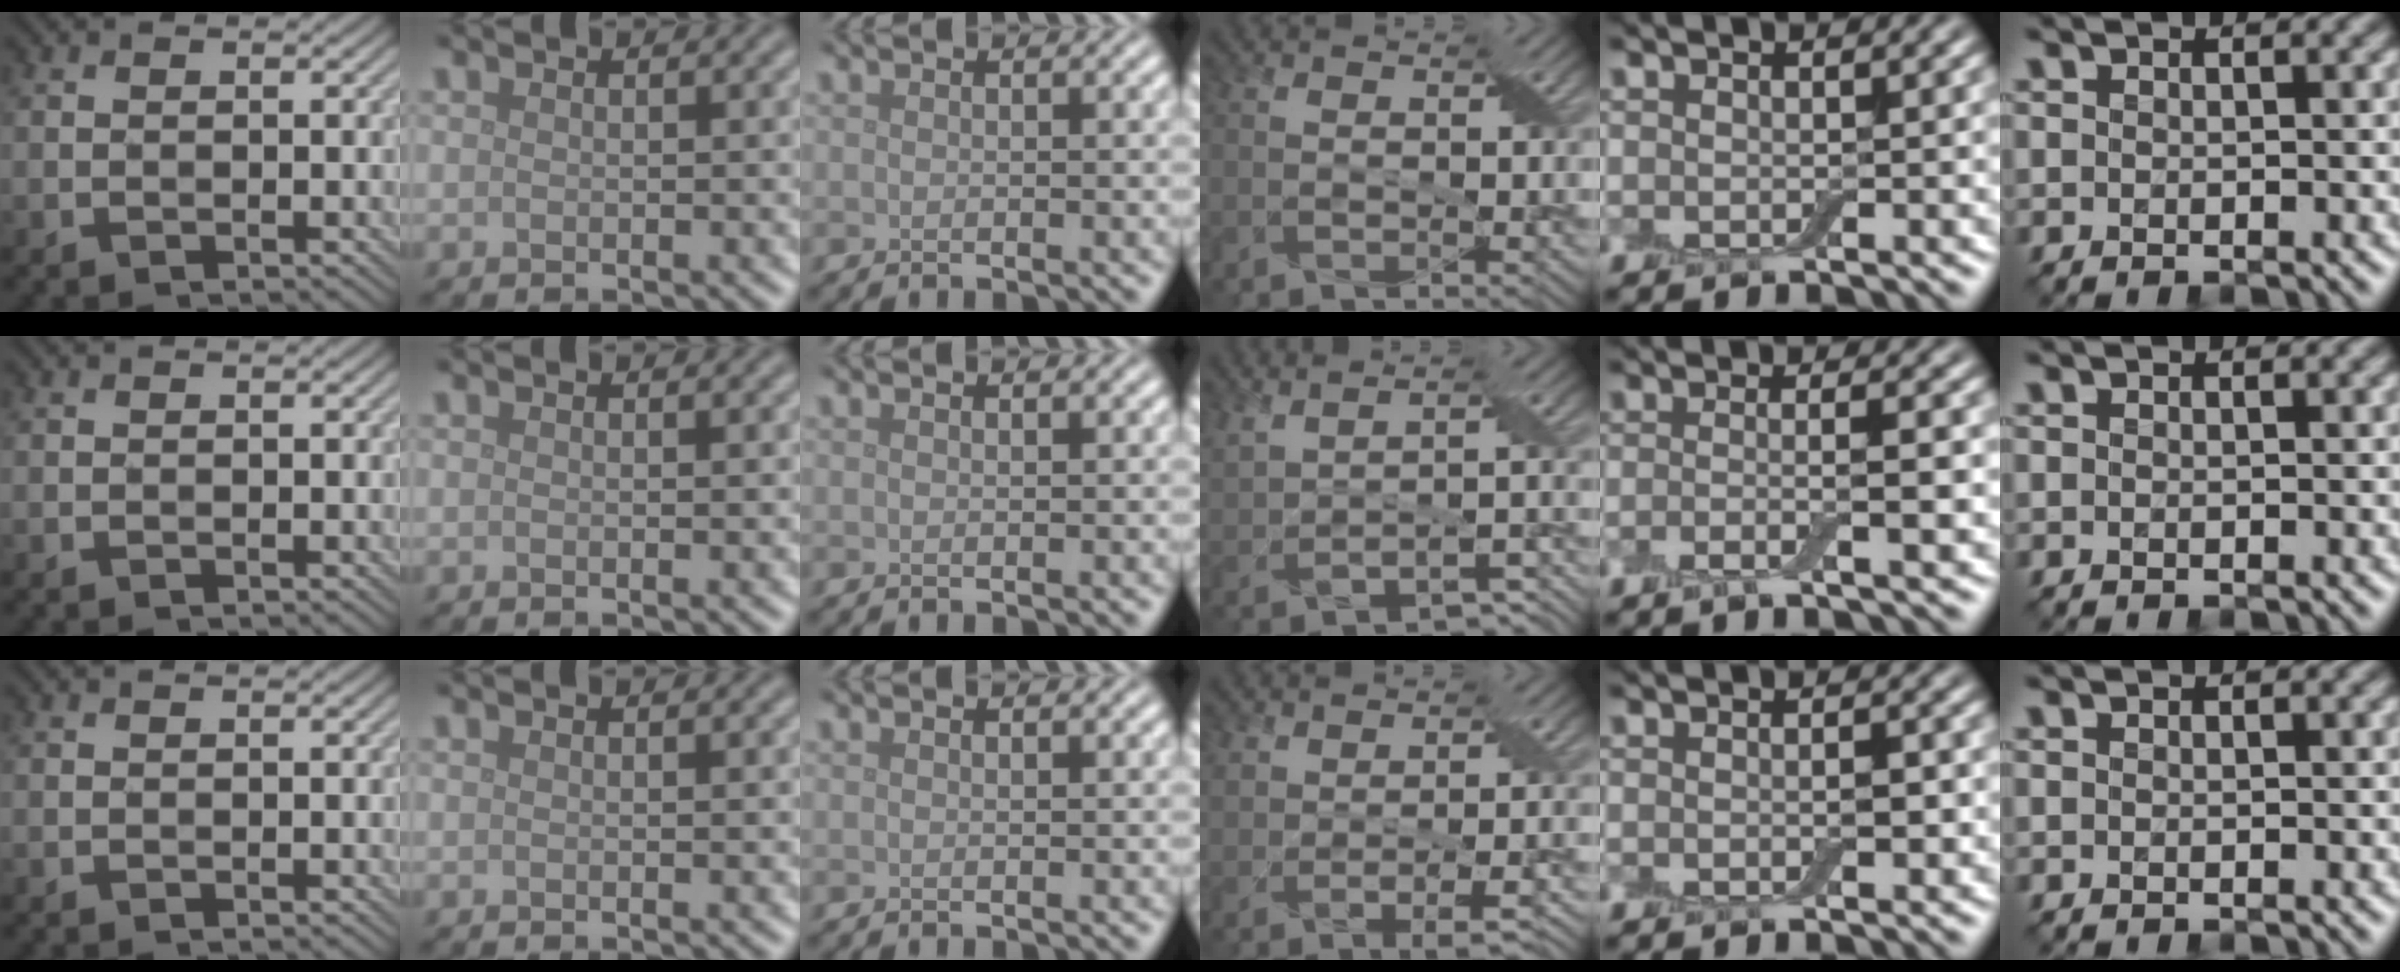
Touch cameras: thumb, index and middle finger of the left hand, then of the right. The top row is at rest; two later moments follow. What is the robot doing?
{"motion": "peel", "object": "adhesive wrap"}